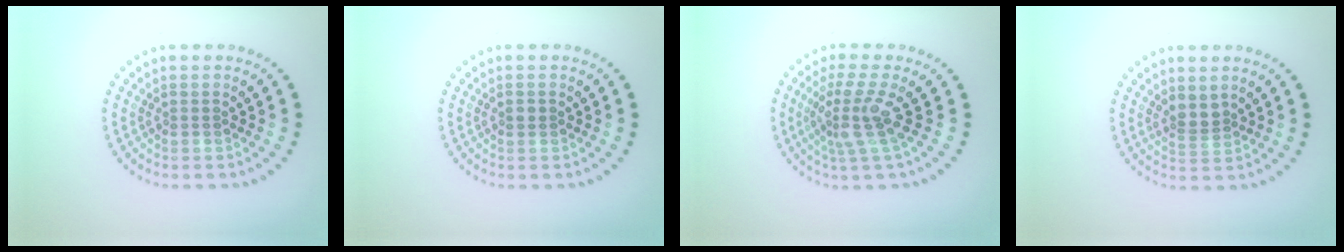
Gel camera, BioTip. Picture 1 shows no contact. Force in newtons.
{"total": 0.8, "press": 0.8, "slide": 0.1}
{"total": 3.6, "press": 2.6, "slide": 2.5}
{"total": 1.9, "press": 1.3, "slide": 1.3}